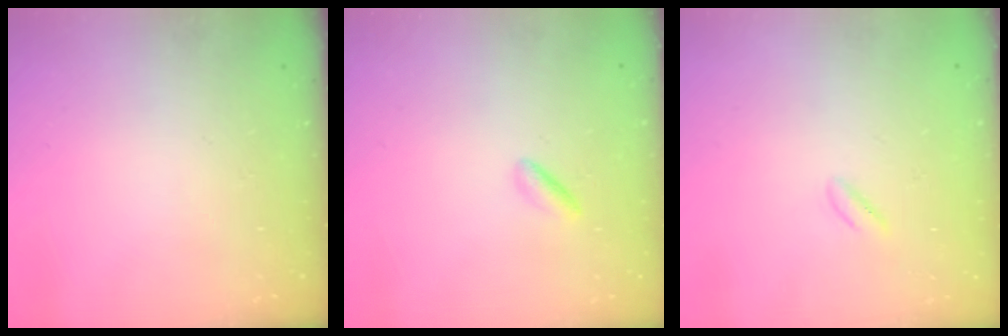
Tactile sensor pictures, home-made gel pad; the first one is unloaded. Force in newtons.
{"total": 1.6, "press": 1.5, "slide": 0.6}
{"total": 0.7, "press": 0.3, "slide": 0.6}